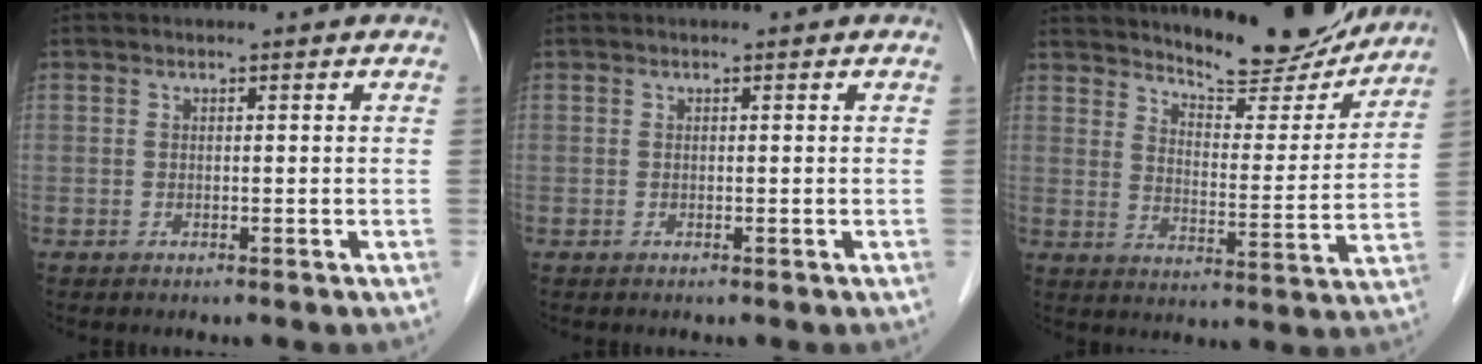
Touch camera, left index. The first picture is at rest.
{"total": 0.0}
{"total": 14.7, "force": [13.8, 2.5, 4.5], "torque": [-0.062, -0.025, 0.189]}